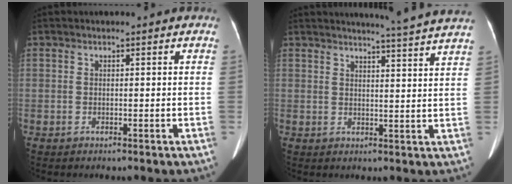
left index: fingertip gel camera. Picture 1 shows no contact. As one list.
[{"total": 10.4, "force": [9.8, -1.8, 3.2], "torque": [-0.047, -0.032, 0.104]}]